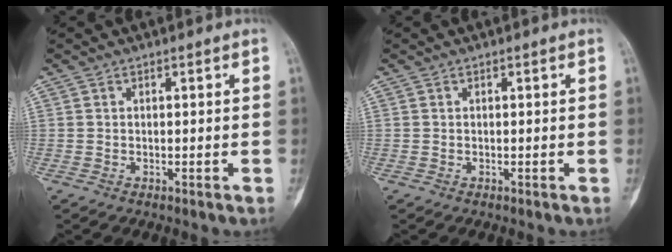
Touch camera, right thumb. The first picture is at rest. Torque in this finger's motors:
{"motor_torque": [0.23, -0.15, 0.01, -0.01, 0.01]}